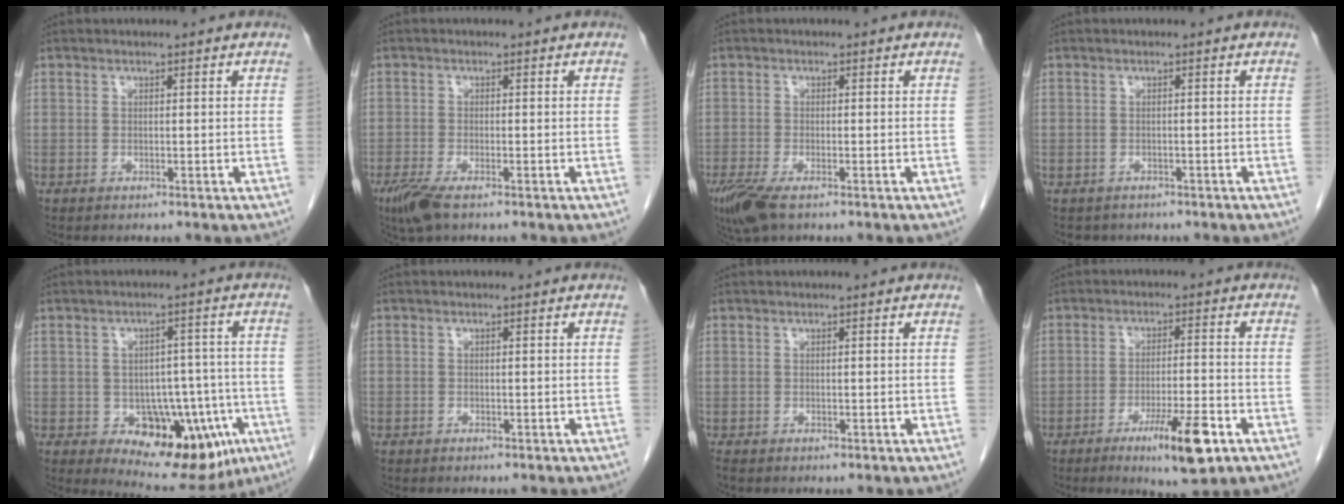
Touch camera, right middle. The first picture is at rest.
{"total": 4.2, "force": [-2.7, 0.9, 3.0], "torque": [-0.067, -0.012, -0.050]}
{"total": 5.3, "force": [-3.4, 1.4, 3.8], "torque": [-0.079, -0.016, -0.061]}
{"total": 2.8, "force": [-2.4, 1.5, 0.3], "torque": [-0.014, 0.000, -0.031]}
{"total": 13.9, "force": [-5.6, 7.6, 10.1], "torque": [-0.115, 0.016, -0.063]}
{"total": 0.6, "force": [-0.5, 0.4, 0.0], "torque": [-0.004, 0.003, -0.010]}
{"total": 0.7, "force": [-0.5, 0.2, 0.4], "torque": [-0.016, -0.005, -0.007]}
{"total": 9.0, "force": [-4.8, 0.9, 7.6], "torque": [-0.125, -0.017, -0.072]}